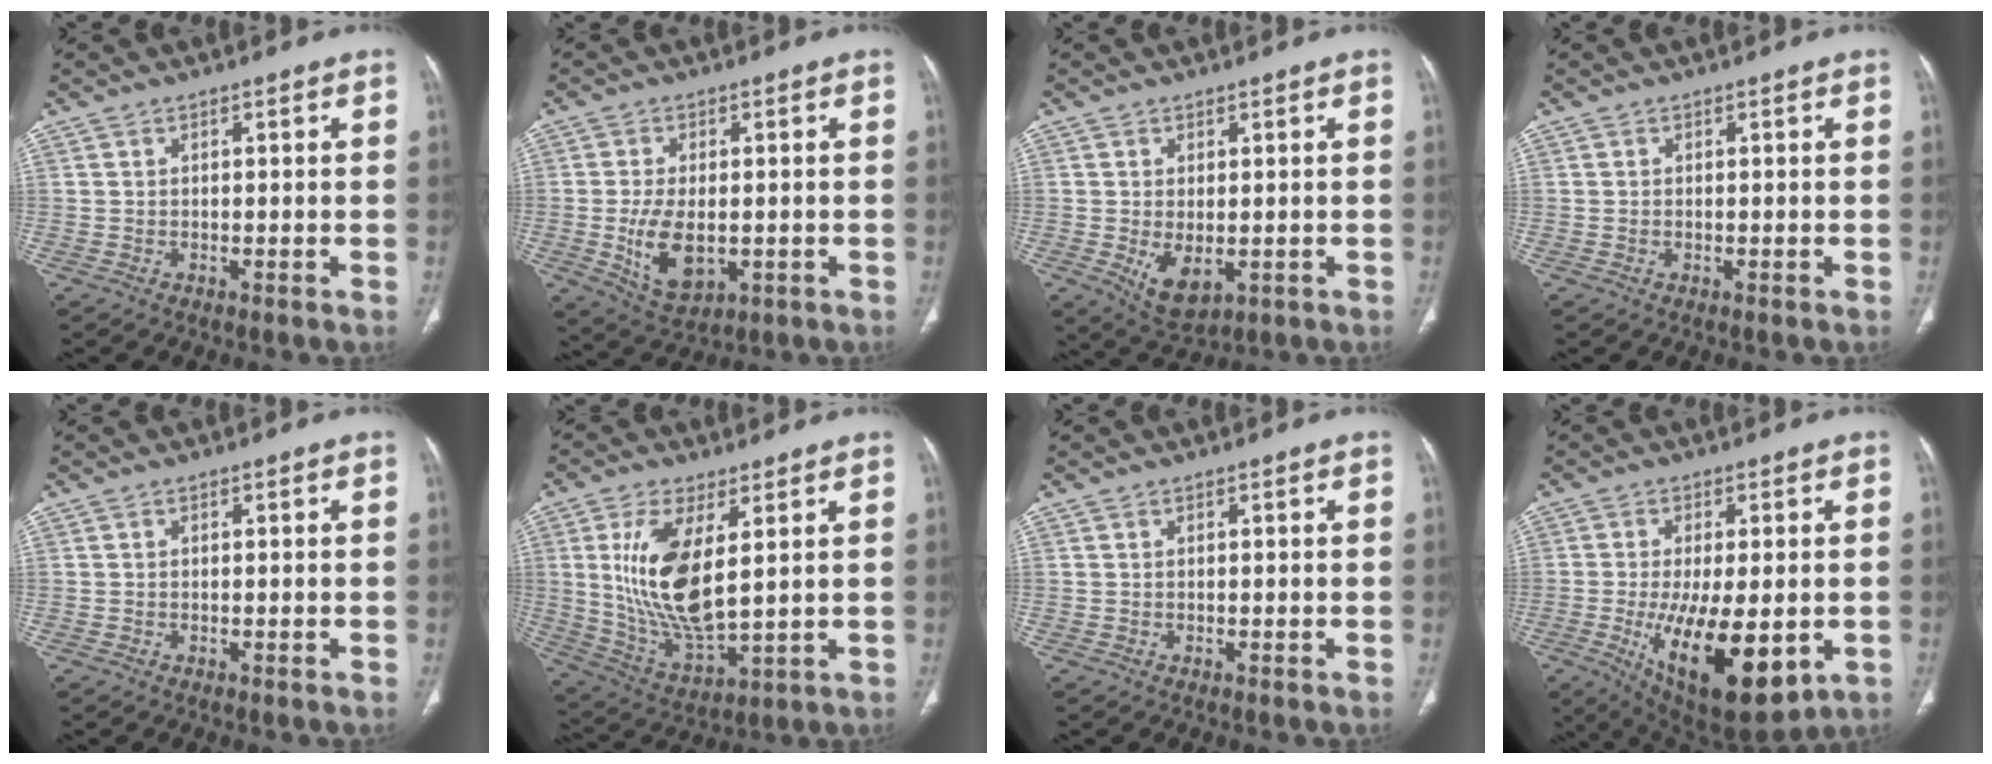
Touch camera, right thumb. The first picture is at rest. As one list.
[{"total": 9.4, "force": [-1.4, 5.3, 7.6], "torque": [-0.136, -0.009, -0.012]}, {"total": 6.2, "force": [-1.2, 3.5, 5.0], "torque": [-0.081, -0.012, -0.004]}, {"total": 0.0}, {"total": 0.0}, {"total": 15.3, "force": [3.4, 6.3, 13.5], "torque": [-0.265, -0.028, 0.081]}, {"total": 0.0}, {"total": 18.2, "force": [-4.6, 7.4, 16.0], "torque": [-0.262, -0.022, -0.049]}]